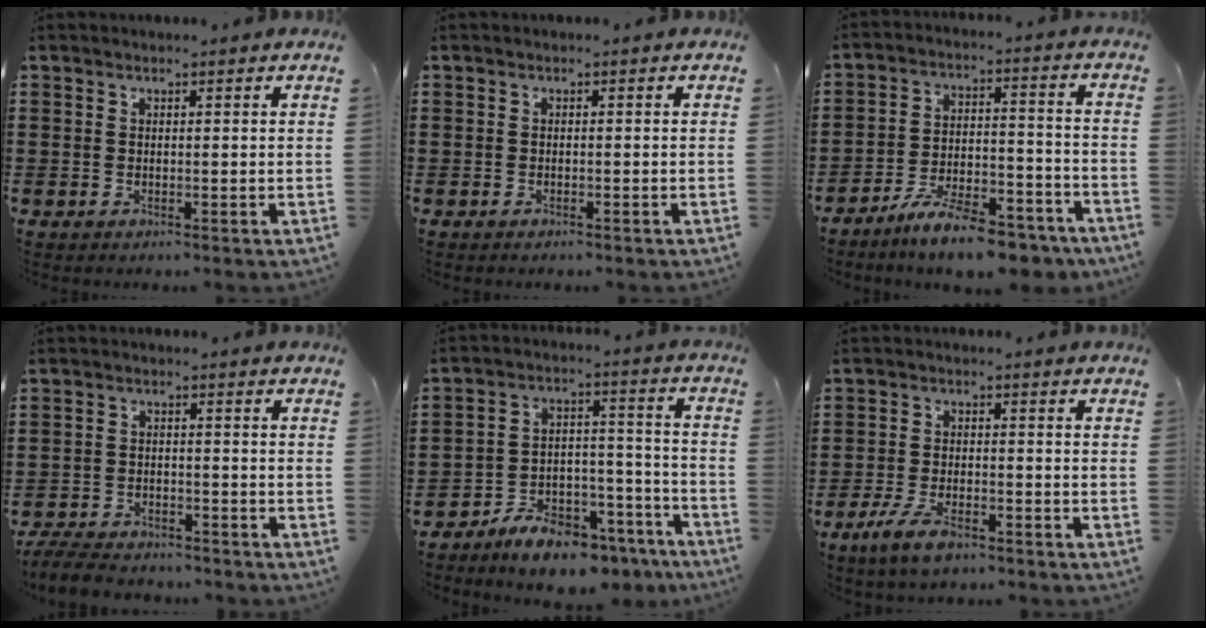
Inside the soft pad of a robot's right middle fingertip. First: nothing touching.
{"total": 0.6, "force": [-0.5, 0.1, 0.2], "torque": [-0.006, -0.003, -0.010]}
{"total": 10.5, "force": [-9.1, 1.4, 4.9], "torque": [-0.081, 0.026, -0.171]}
{"total": 5.0, "force": [-4.8, 0.9, 0.9], "torque": [-0.025, 0.003, -0.097]}
{"total": 9.1, "force": [-8.4, 2.4, 2.7], "torque": [-0.036, 0.038, -0.156]}
{"total": 5.5, "force": [-3.7, 2.0, 3.5], "torque": [-0.078, 0.002, -0.069]}